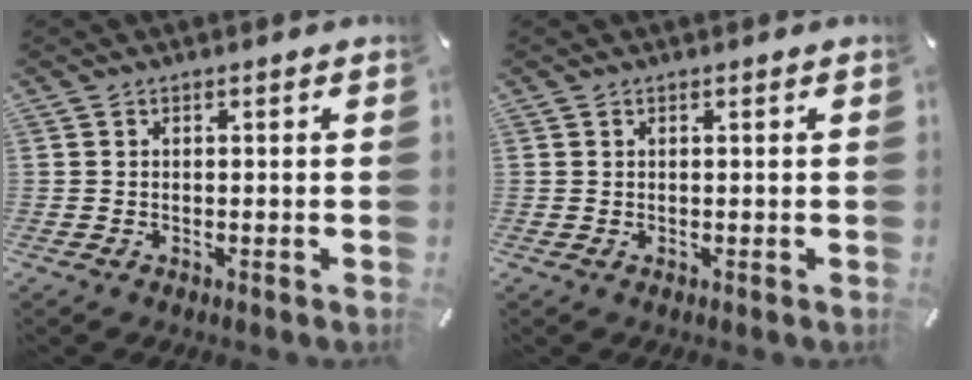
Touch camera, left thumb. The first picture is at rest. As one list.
[{"total": 0.0}]